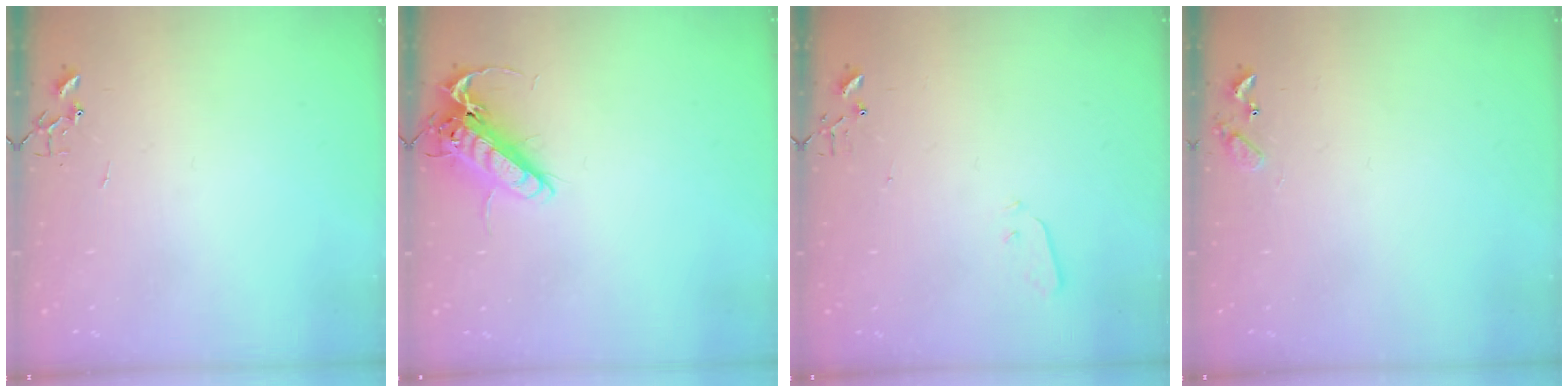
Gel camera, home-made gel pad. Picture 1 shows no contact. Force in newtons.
{"total": 13.8, "press": 13.6, "slide": 2.3}
{"total": 2.9, "press": 2.8, "slide": 0.8}
{"total": 7.0, "press": 7.0, "slide": 0.6}